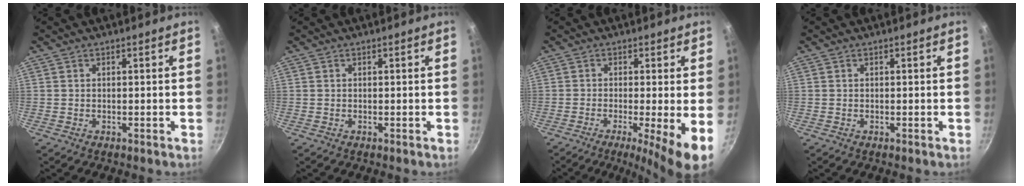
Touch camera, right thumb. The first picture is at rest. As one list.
[{"total": 0.0}, {"total": 9.8, "force": [-3.0, 1.6, 9.2], "torque": [-0.143, -0.022, -0.047]}, {"total": 0.0}]